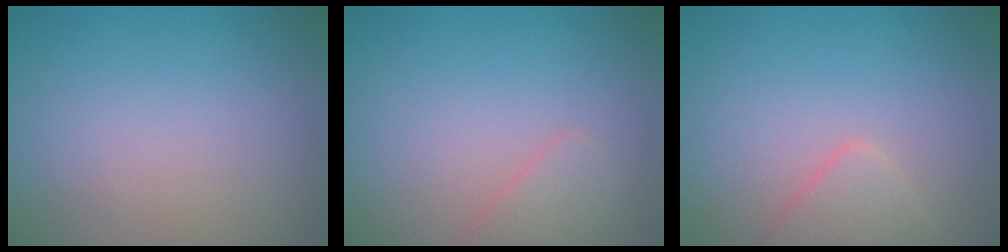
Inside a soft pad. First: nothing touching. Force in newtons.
{"total": 1.6, "press": 1.6, "slide": 0.1}
{"total": 2.4, "press": 2.4, "slide": 0.1}